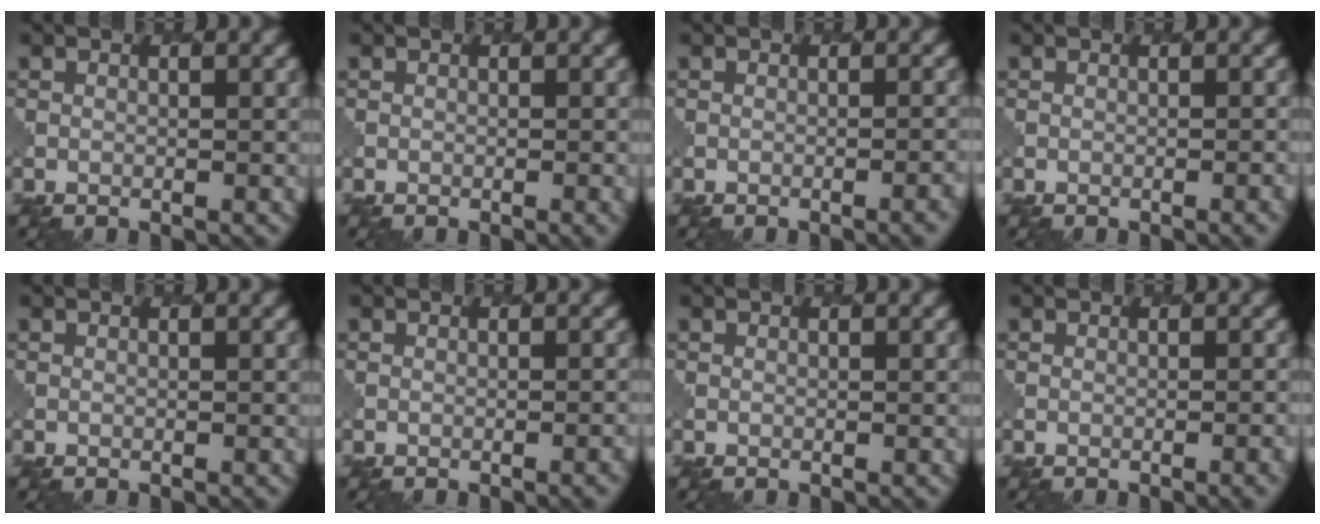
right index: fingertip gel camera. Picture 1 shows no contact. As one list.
[{"total": 1.4, "force": [-0.5, 0.5, 1.2], "torque": [-0.008, 0.001, -0.003]}, {"total": 2.4, "force": [-1.2, 0.8, 2.0], "torque": [-0.004, 0.007, -0.014]}, {"total": 1.8, "force": [-0.8, 0.7, 1.5], "torque": [-0.004, 0.003, -0.007]}, {"total": 0.0}, {"total": 2.0, "force": [-0.9, 0.7, 1.6], "torque": [-0.001, 0.006, -0.009]}, {"total": 0.0}, {"total": 2.4, "force": [-1.0, 0.8, 2.0], "torque": [-0.008, 0.004, -0.009]}]